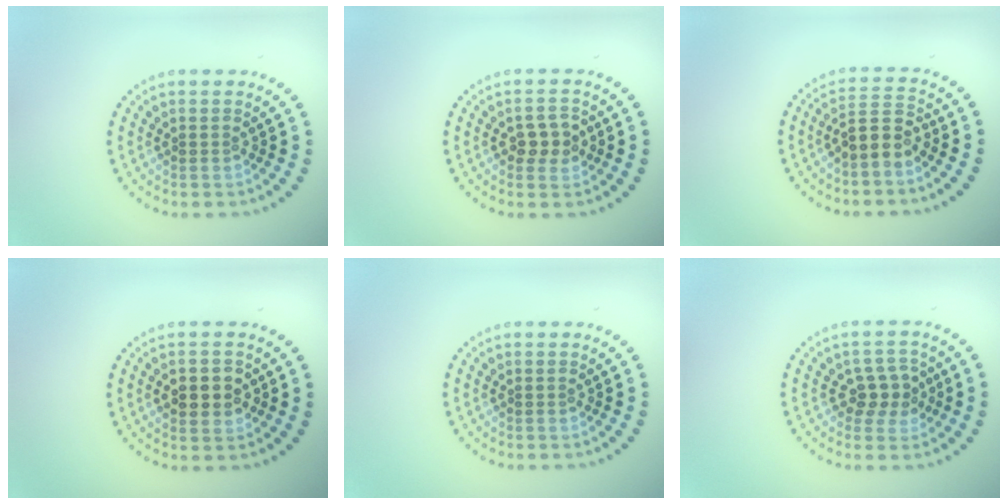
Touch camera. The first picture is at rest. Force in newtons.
{"total": 2.4, "press": 2.4, "slide": 0.2}
{"total": 2.9, "press": 2.7, "slide": 1.2}
{"total": 2.9, "press": 2.9, "slide": 0.2}
{"total": 0.0}
{"total": 2.7, "press": 2.5, "slide": 1.0}